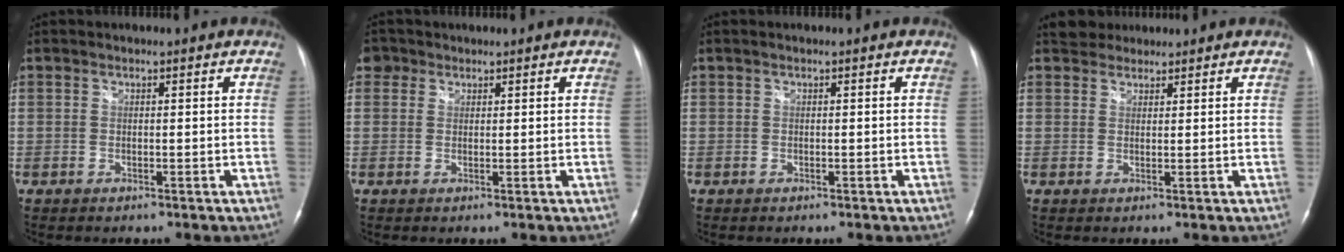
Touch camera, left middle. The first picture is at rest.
{"total": 2.3, "force": [1.4, 1.9, 0.2], "torque": [-0.001, 0.009, 0.020]}
{"total": 0.0}
{"total": 2.7, "force": [2.4, 1.2, -0.2], "torque": [0.001, 0.016, 0.039]}